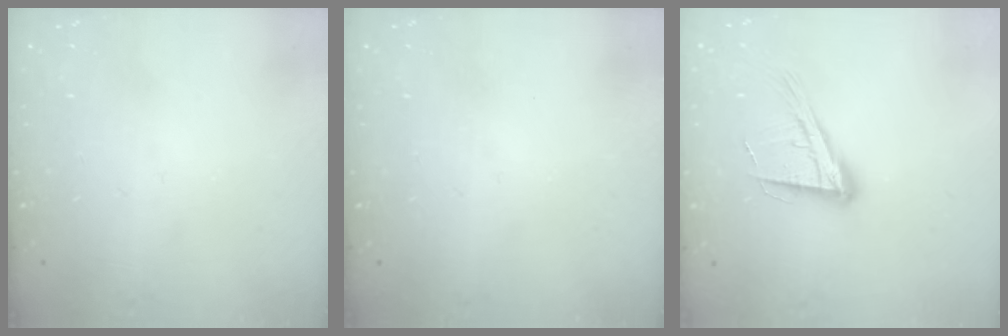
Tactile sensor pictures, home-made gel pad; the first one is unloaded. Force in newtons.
{"total": 0.0}
{"total": 16.0, "press": 15.5, "slide": 4.0}